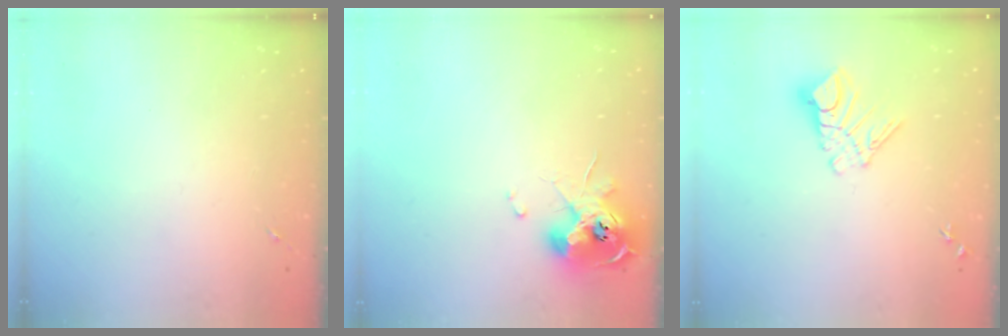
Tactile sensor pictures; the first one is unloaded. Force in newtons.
{"total": 13.1, "press": 13.0, "slide": 1.8}
{"total": 9.6, "press": 9.6, "slide": 1.0}